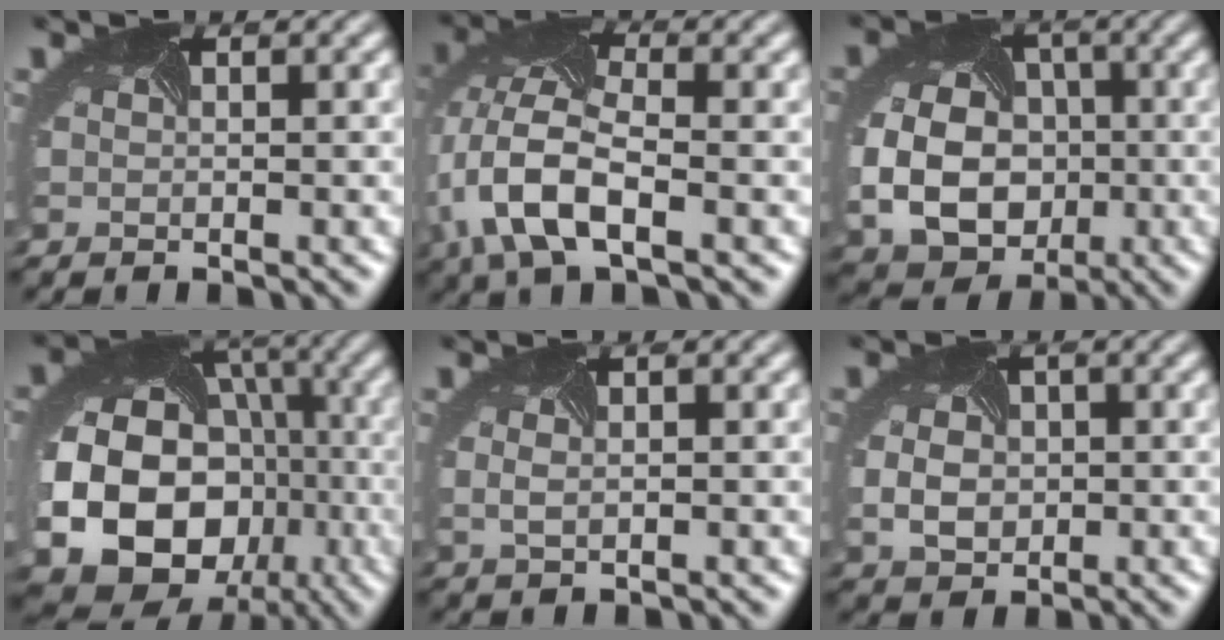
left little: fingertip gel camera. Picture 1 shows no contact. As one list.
[{"total": 8.0, "force": [-2.5, 3.8, 6.6], "torque": [-0.168, -0.005, -0.050]}, {"total": 8.1, "force": [-1.9, 6.3, 4.7], "torque": [-0.106, -0.023, -0.028]}, {"total": 22.9, "force": [-5.9, 19.9, 9.8], "torque": [-0.218, -0.071, -0.101]}, {"total": 1.6, "force": [0.2, 0.8, 1.3], "torque": [-0.024, 0.000, 0.009]}, {"total": 2.7, "force": [-0.6, 2.2, 1.5], "torque": [-0.041, -0.009, 0.002]}]